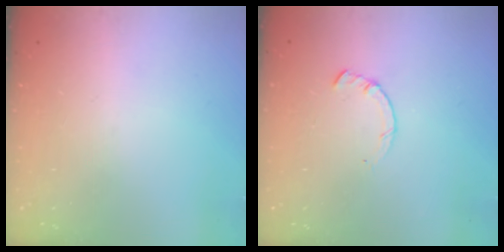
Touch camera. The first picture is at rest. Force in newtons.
{"total": 1.4, "press": 1.4, "slide": 0.2}